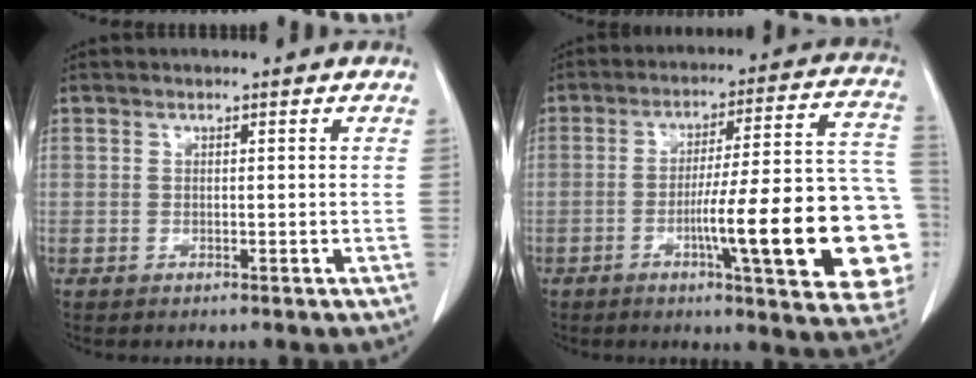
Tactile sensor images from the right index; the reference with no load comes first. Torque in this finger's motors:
{"motor_torque": [1.45, -0.69, 0.51, 0.16]}